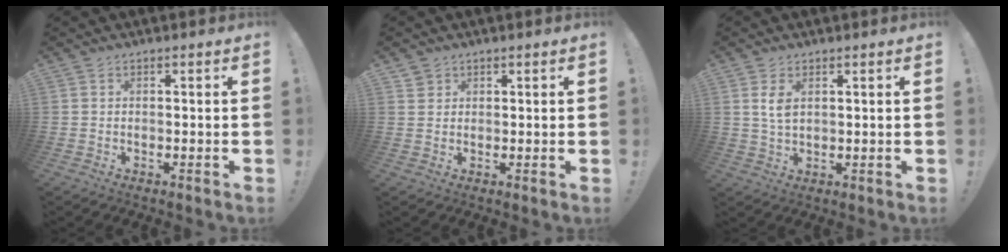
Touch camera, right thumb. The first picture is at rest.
{"total": 2.0, "force": [1.6, 1.3, 0.0], "torque": [0.011, -0.010, 0.026]}
{"total": 5.0, "force": [1.8, 3.0, 3.5], "torque": [-0.062, -0.007, 0.030]}